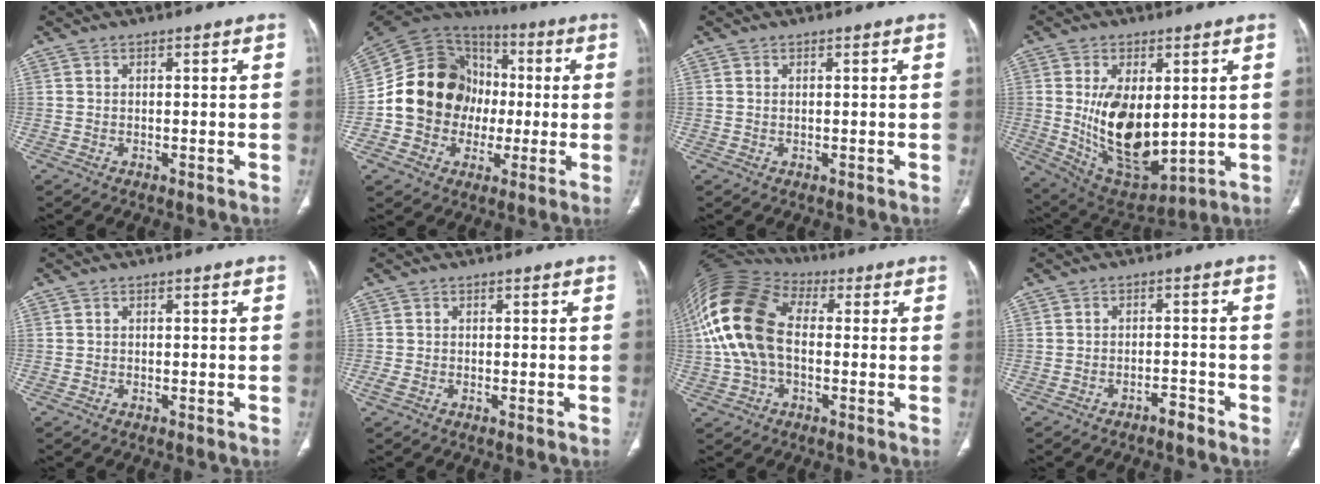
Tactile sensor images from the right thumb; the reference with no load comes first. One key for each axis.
{"total": 19.8, "fx": -1.1, "fy": 16.8, "fz": 10.4, "tx": -0.153, "ty": 0.035, "tz": -0.020}
{"total": 0.0}
{"total": 16.8, "fx": 0.9, "fy": 9.0, "fz": 14.2, "tx": -0.224, "ty": -0.022, "tz": 0.044}
{"total": 0.0}
{"total": 1.5, "fx": -0.6, "fy": 0.6, "fz": 1.2, "tx": -0.036, "ty": -0.004, "tz": -0.013}
{"total": 17.8, "fx": 0.6, "fy": 11.3, "fz": 13.8, "tx": -0.301, "ty": 0.036, "tz": 0.006}
{"total": 2.3, "fx": -1.9, "fy": 0.7, "fz": 0.9, "tx": -0.017, "ty": 0.016, "tz": -0.031}